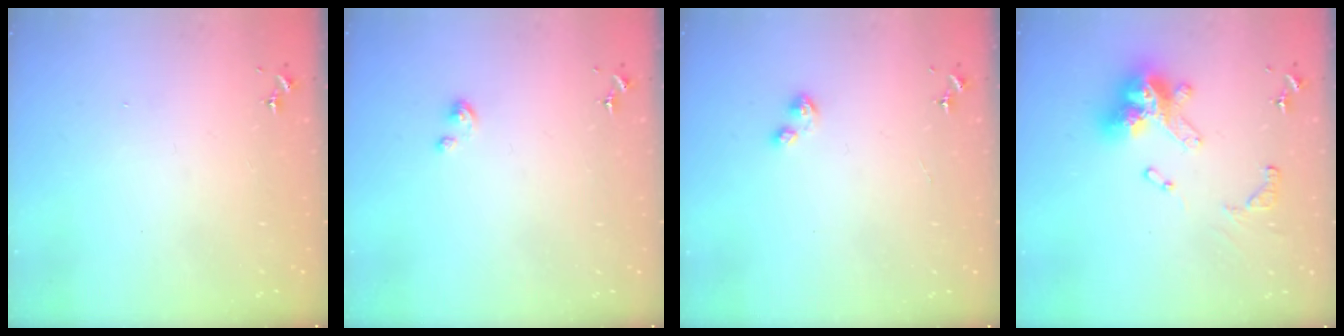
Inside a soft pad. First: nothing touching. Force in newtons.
{"total": 4.1, "press": 4.1, "slide": 0.2}
{"total": 2.2, "press": 2.2, "slide": 0.2}
{"total": 16.7, "press": 16.7, "slide": 1.6}